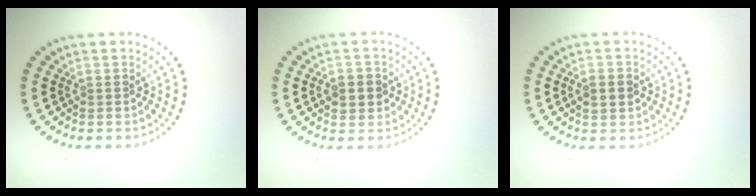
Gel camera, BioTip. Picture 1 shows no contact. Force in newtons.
{"total": 2.3, "press": 2.3, "slide": 0.4}
{"total": 2.3, "press": 2.2, "slide": 0.2}